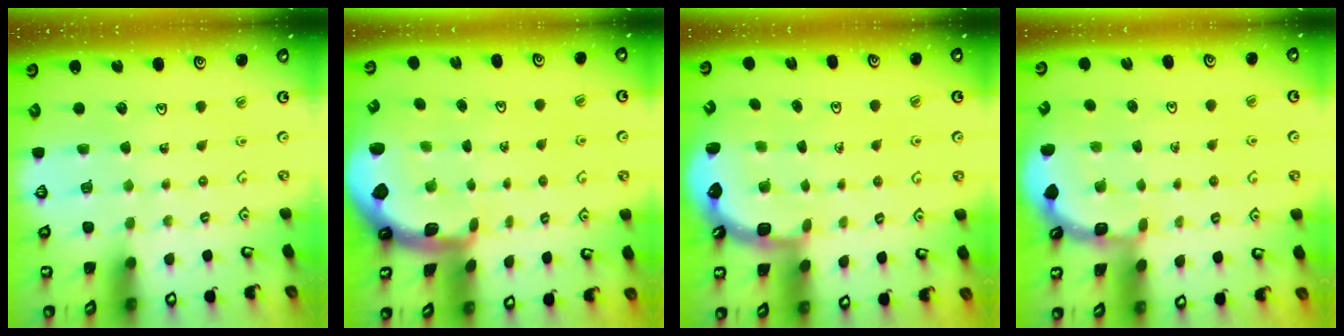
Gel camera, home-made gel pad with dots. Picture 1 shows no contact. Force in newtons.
{"total": 1.9, "press": 1.8, "slide": 0.5}
{"total": 2.5, "press": 2.2, "slide": 1.3}
{"total": 2.0, "press": 2.0, "slide": 0.2}